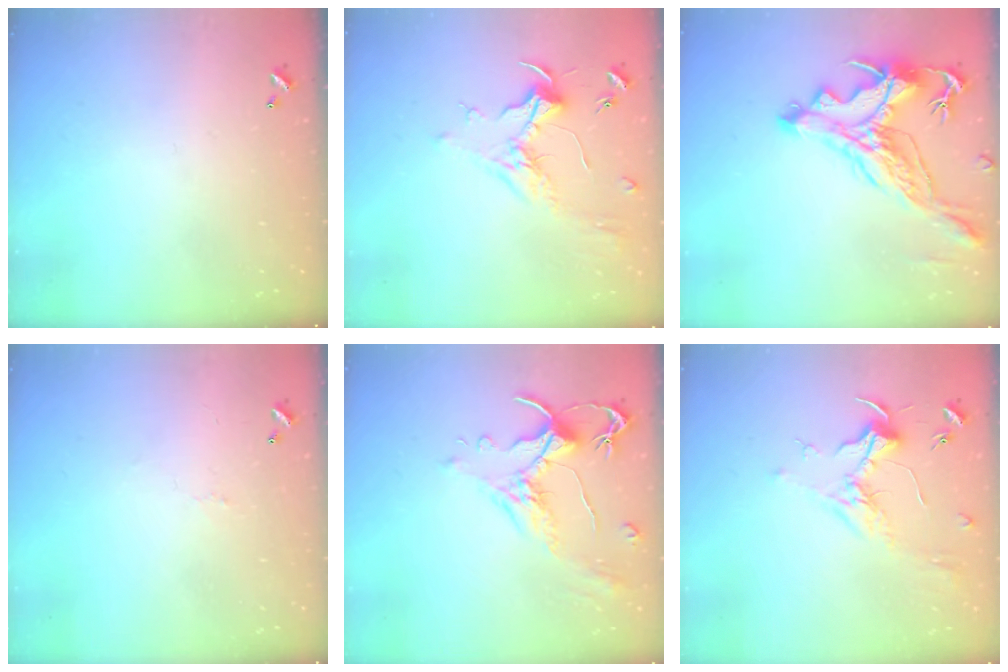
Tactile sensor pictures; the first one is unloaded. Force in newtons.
{"total": 2.0, "press": 1.9, "slide": 0.7}
{"total": 6.8, "press": 6.6, "slide": 1.9}
{"total": 1.6, "press": 1.5, "slide": 0.5}
{"total": 1.6, "press": 1.1, "slide": 1.1}
{"total": 1.8, "press": 1.7, "slide": 0.6}